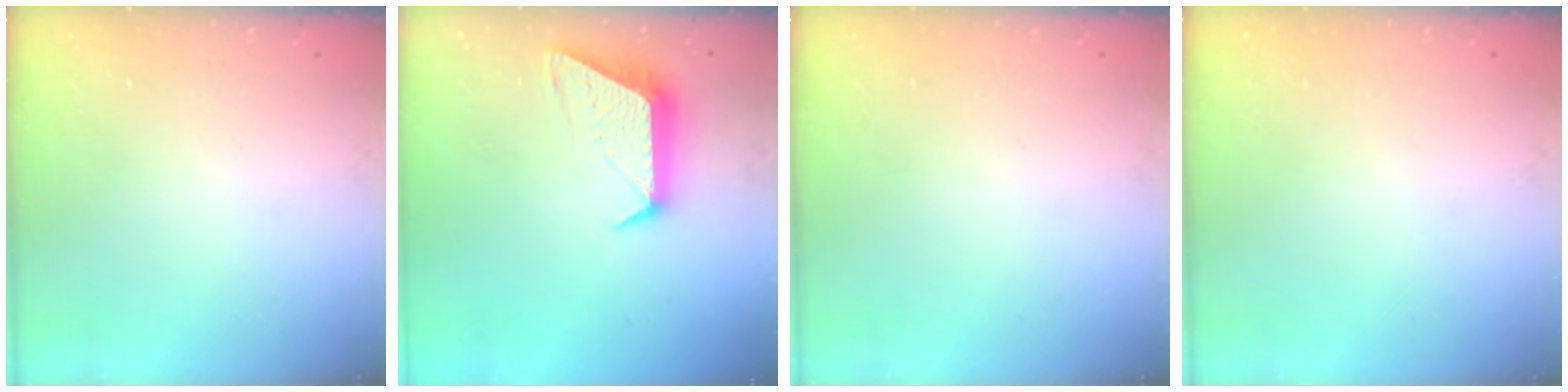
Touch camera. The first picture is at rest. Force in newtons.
{"total": 11.2, "press": 11.2, "slide": 0.5}
{"total": 0.0}
{"total": 0.0}